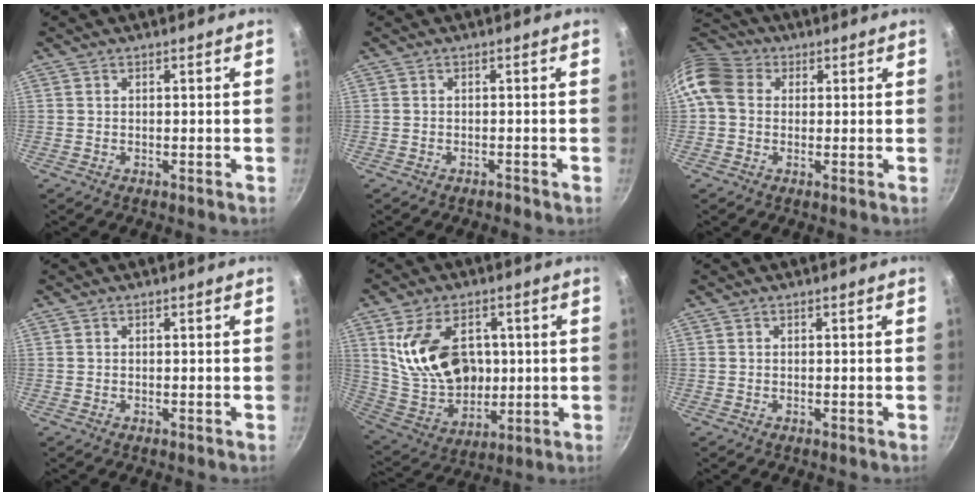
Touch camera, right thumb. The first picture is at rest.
{"total": 0.7, "force": [-0.7, 0.2, 0.1], "torque": [-0.005, 0.010, -0.007]}
{"total": 10.8, "force": [1.7, 8.9, 5.9], "torque": [-0.105, 0.021, 0.013]}
{"total": 0.0}
{"total": 18.3, "force": [3.8, 12.6, 12.8], "torque": [-0.197, -0.019, 0.087]}
{"total": 0.0}